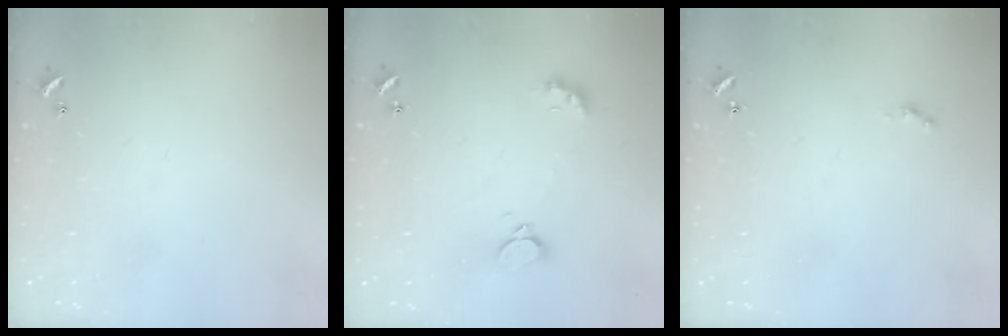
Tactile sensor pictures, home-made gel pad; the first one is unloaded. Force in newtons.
{"total": 2.5, "press": 2.4, "slide": 0.5}
{"total": 0.0}